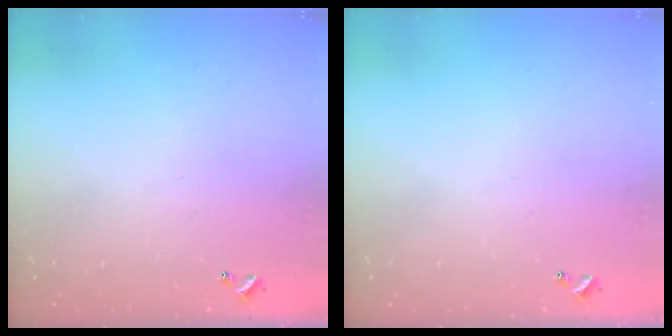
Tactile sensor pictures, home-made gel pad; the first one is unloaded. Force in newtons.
{"total": 0.0}